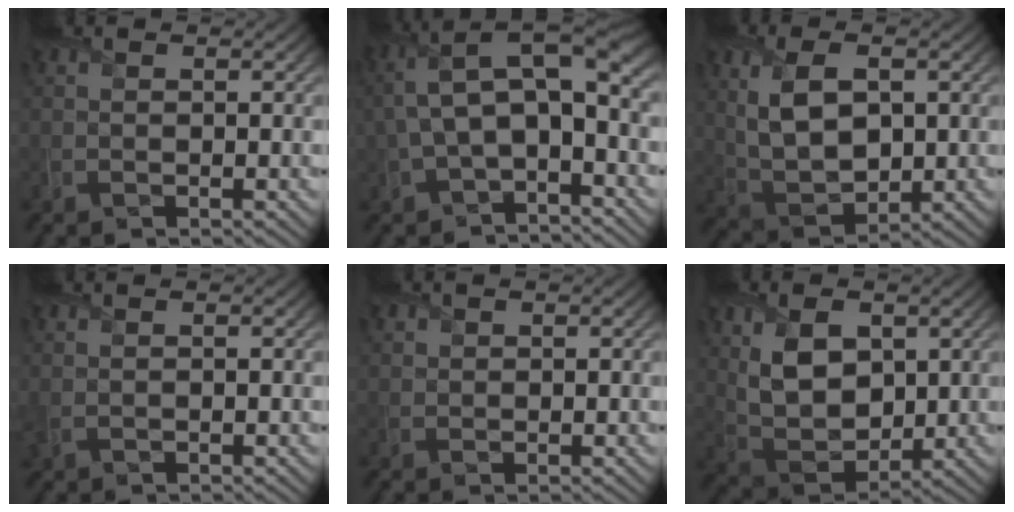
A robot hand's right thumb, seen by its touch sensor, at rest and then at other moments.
{"total": 10.2, "force": [0.4, 5.0, 8.9], "torque": [-0.179, 0.007, 0.005]}
{"total": 9.3, "force": [2.0, 5.3, 7.4], "torque": [-0.174, -0.002, 0.040]}
{"total": 1.0, "force": [0.1, 0.5, 0.9], "torque": [-0.028, 0.002, 0.001]}
{"total": 1.1, "force": [0.7, 0.8, -0.1], "torque": [0.003, -0.002, 0.014]}
{"total": 9.8, "force": [2.8, 6.2, 7.0], "torque": [-0.165, -0.004, 0.056]}